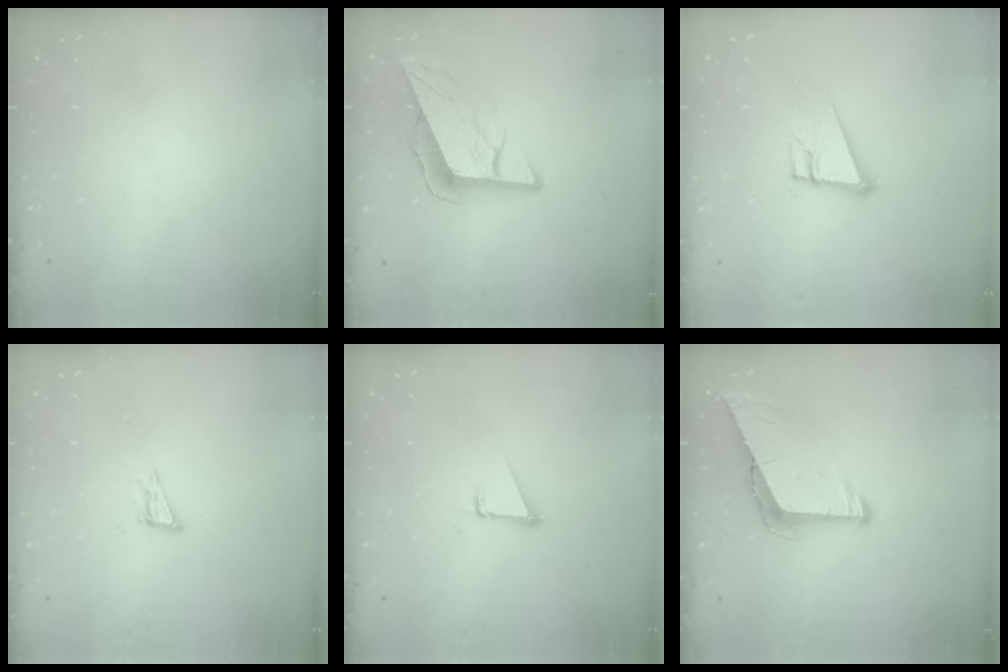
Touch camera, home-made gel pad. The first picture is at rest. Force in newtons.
{"total": 10.5, "press": 10.2, "slide": 2.4}
{"total": 10.6, "press": 10.1, "slide": 3.3}
{"total": 5.7, "press": 5.5, "slide": 1.4}
{"total": 1.9, "press": 1.9, "slide": 0.1}
{"total": 7.7, "press": 7.7, "slide": 0.3}